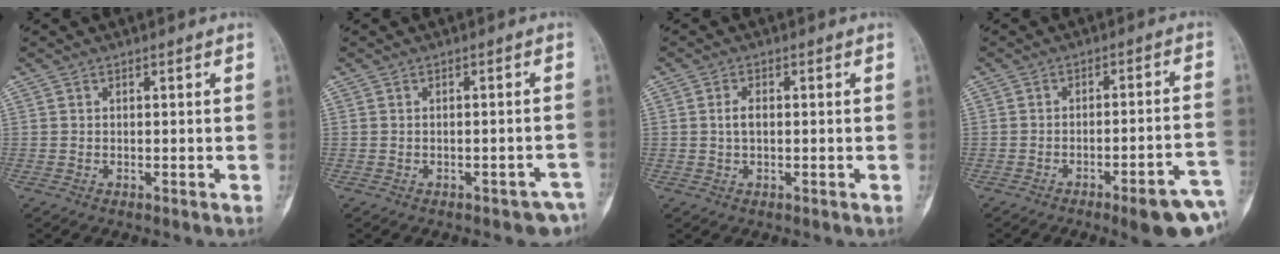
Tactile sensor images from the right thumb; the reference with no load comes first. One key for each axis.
{"total": 4.8, "fx": -3.5, "fy": 2.2, "fz": 2.4, "tx": -0.017, "ty": 0.026, "tz": -0.035}
{"total": 2.4, "fx": 0.1, "fy": 1.4, "fz": 2.0, "tx": -0.039, "ty": 0.004, "tz": 0.001}
{"total": 11.7, "fx": -6.4, "fy": 2.3, "fz": 9.5, "tx": -0.104, "ty": 0.035, "tz": -0.076}